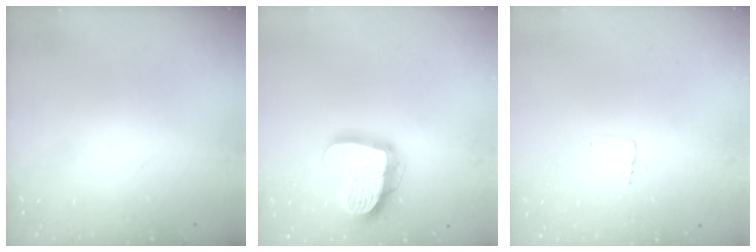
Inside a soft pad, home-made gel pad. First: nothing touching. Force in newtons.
{"total": 19.3, "press": 19.3, "slide": 1.6}
{"total": 2.7, "press": 2.7, "slide": 0.1}